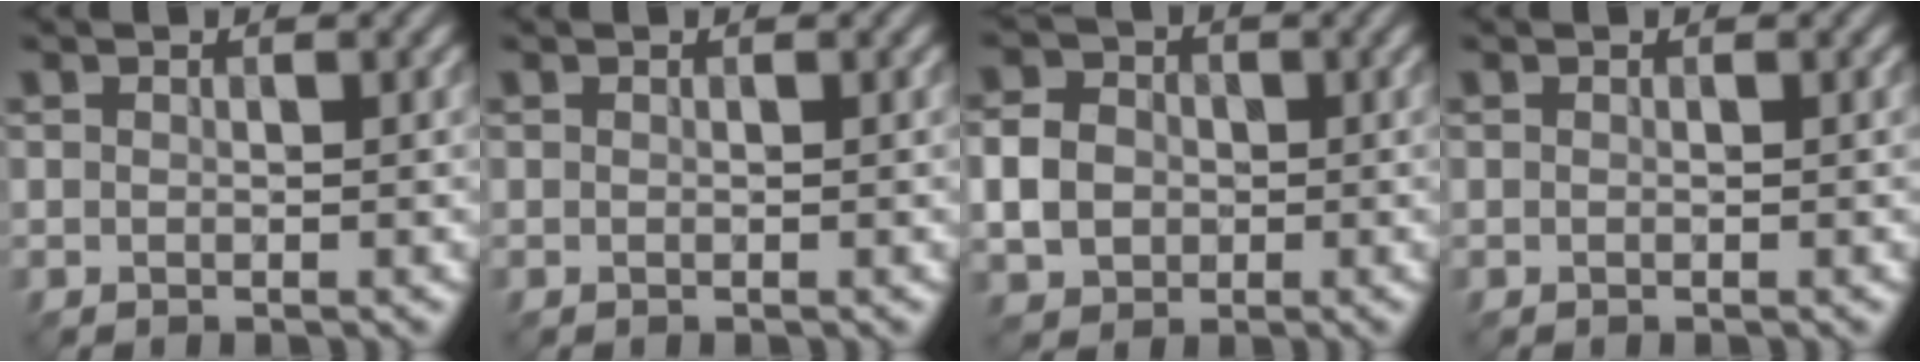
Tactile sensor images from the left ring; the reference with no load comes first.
{"total": 0.0}
{"total": 4.1, "force": [-0.5, 3.6, 2.0], "torque": [-0.041, 0.003, -0.013]}
{"total": 0.0}